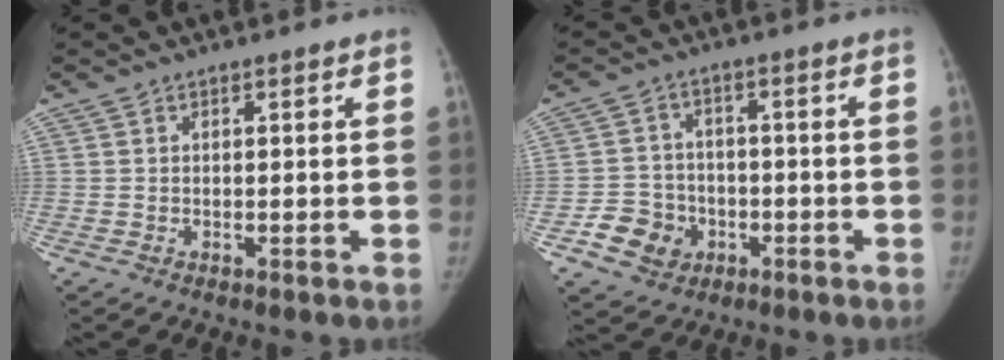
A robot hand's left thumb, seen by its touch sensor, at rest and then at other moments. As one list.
[{"total": 7.7, "force": [-3.1, 6.7, 2.3], "torque": [-0.016, 0.020, -0.048]}]